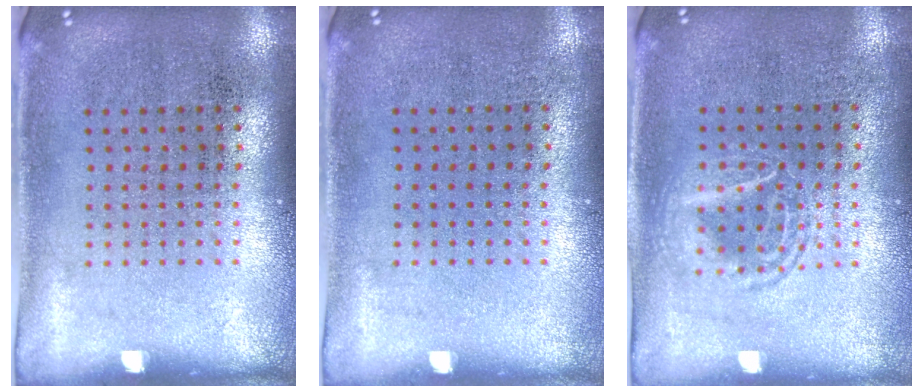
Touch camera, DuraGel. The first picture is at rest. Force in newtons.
{"total": 0.0}
{"total": 1.3, "press": 1.2, "slide": 0.2}